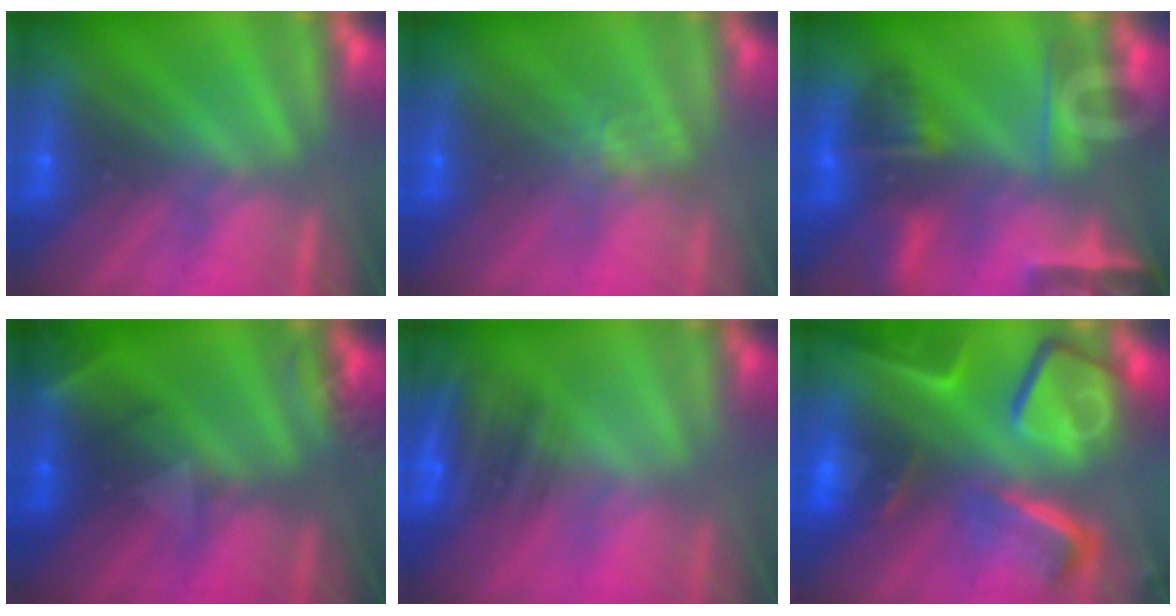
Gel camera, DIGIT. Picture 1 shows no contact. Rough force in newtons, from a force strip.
{"total": 1.2}
{"total": 10.8}
{"total": 2.2}
{"total": 4.8}
{"total": 9.1}